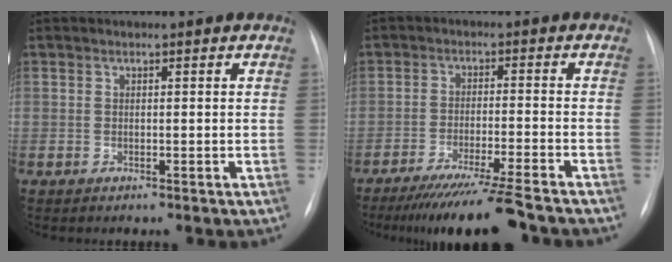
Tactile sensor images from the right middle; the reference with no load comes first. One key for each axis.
{"total": 12.4, "fx": -10.5, "fy": -1.0, "fz": 6.6, "tx": -0.092, "ty": -0.035, "tz": -0.165}